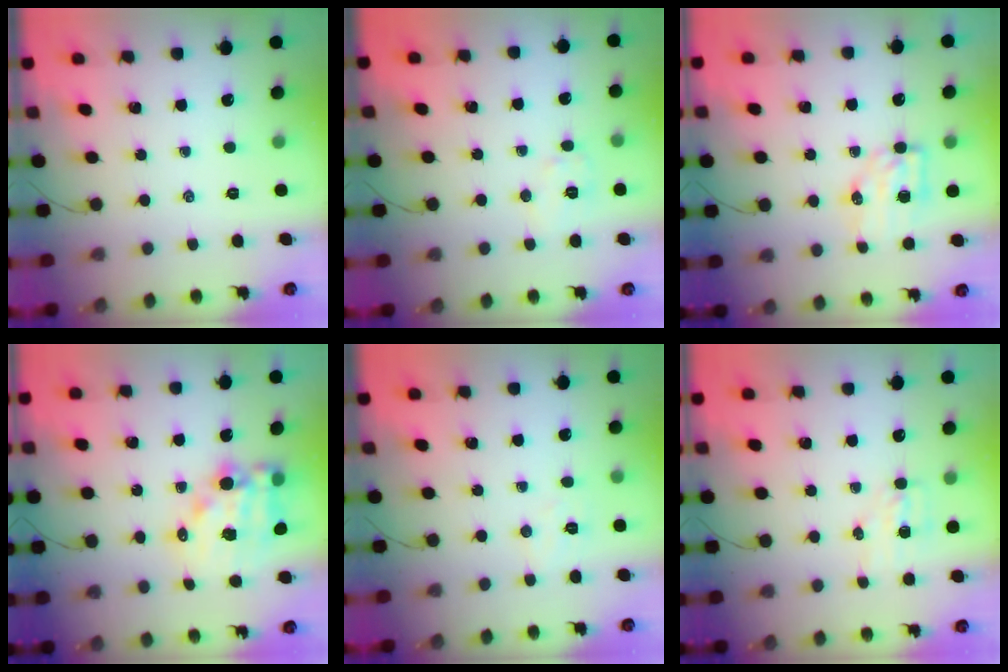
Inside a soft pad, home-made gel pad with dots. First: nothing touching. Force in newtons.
{"total": 5.8, "press": 5.8, "slide": 0.7}
{"total": 6.6, "press": 6.6, "slide": 0.7}
{"total": 13.9, "press": 13.5, "slide": 3.5}
{"total": 3.6, "press": 3.5, "slide": 0.8}
{"total": 4.9, "press": 4.8, "slide": 1.1}